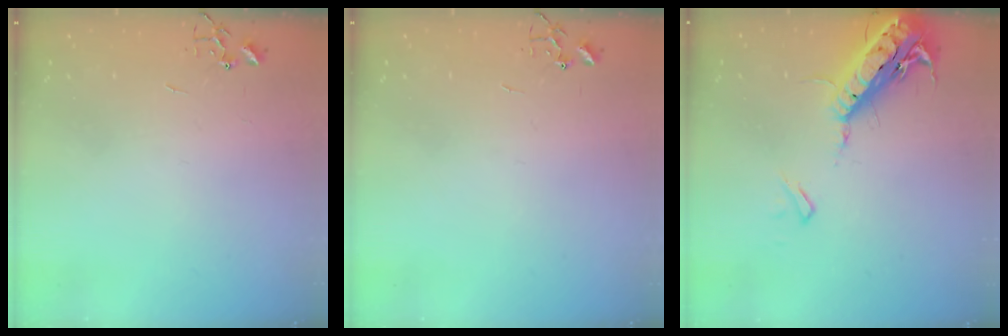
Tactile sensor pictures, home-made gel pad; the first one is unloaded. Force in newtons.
{"total": 0.0}
{"total": 19.4, "press": 19.0, "slide": 4.2}